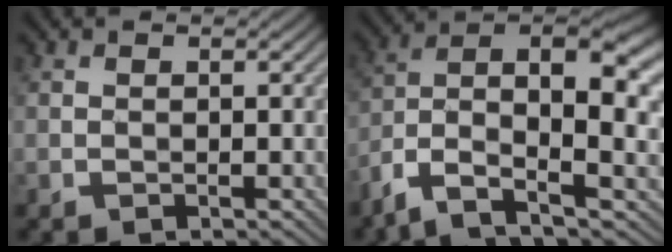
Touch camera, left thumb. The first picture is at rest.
{"total": 11.6, "force": [-4.2, 5.0, 9.6], "torque": [-0.180, -0.002, -0.084]}